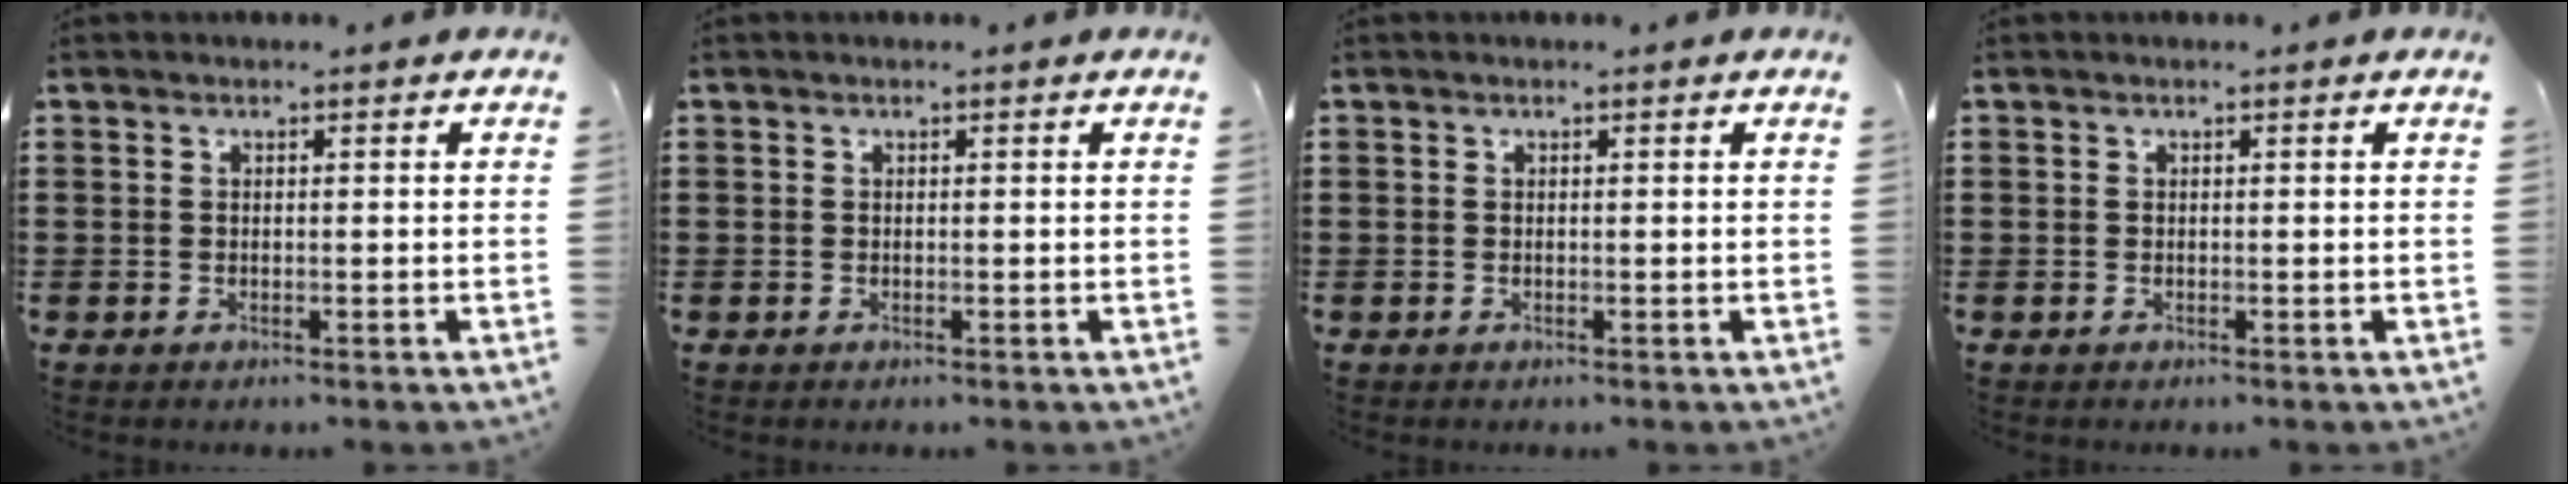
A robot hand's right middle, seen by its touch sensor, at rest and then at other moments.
{"total": 0.0}
{"total": 0.0}
{"total": 0.0}